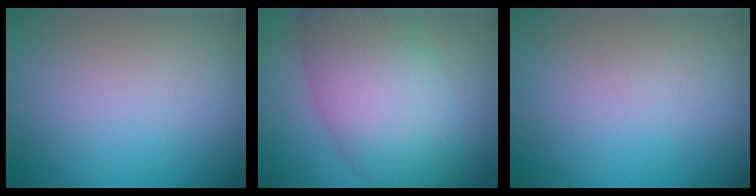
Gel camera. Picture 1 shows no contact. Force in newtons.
{"total": 9.0, "press": 9.0, "slide": 0.4}
{"total": 0.0}